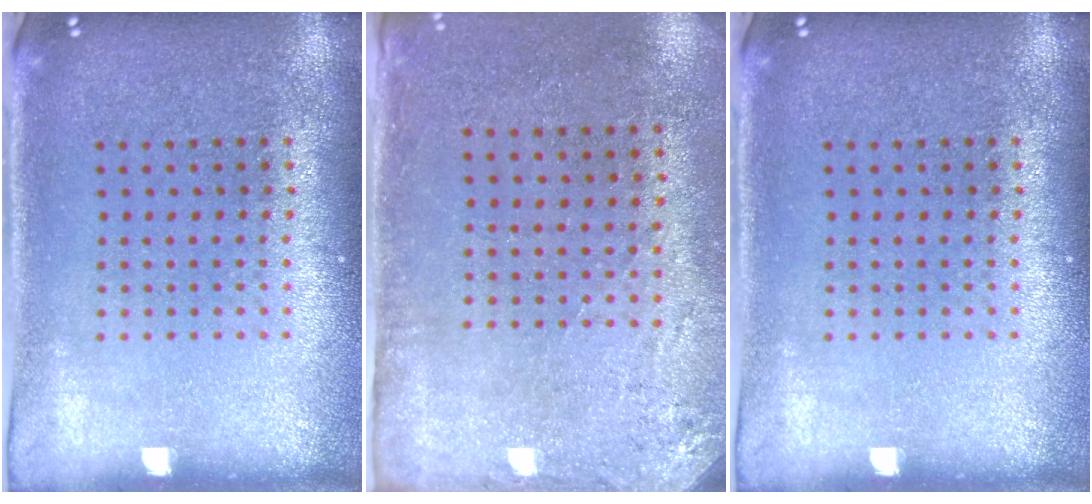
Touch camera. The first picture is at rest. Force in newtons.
{"total": 2.8, "press": 2.3, "slide": 1.6}
{"total": 0.0}